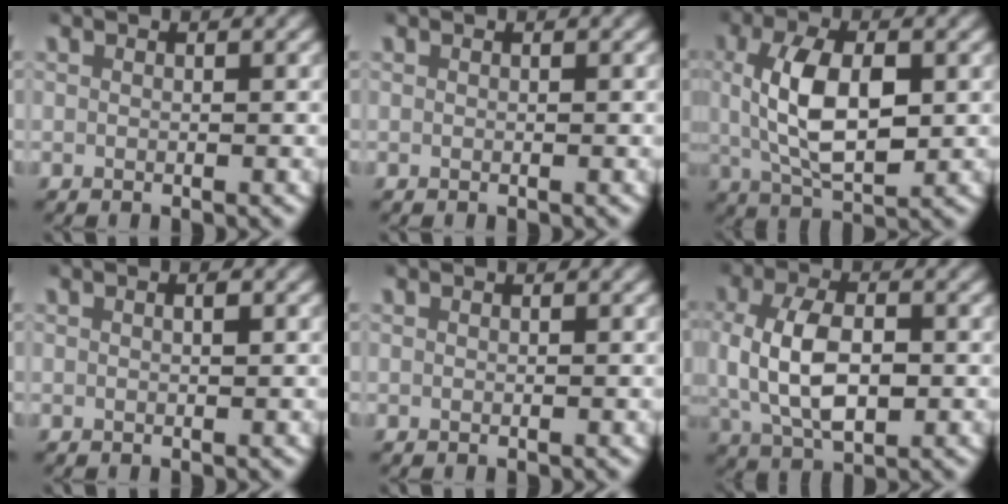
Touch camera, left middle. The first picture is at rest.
{"total": 0.0}
{"total": 6.9, "force": [0.4, 3.4, 6.0], "torque": [-0.119, -0.007, 0.013]}
{"total": 0.5, "force": [0.1, 0.1, 0.5], "torque": [-0.006, 0.001, 0.002]}
{"total": 0.0}
{"total": 6.7, "force": [-0.4, 4.3, 5.2], "torque": [-0.121, -0.009, 0.002]}